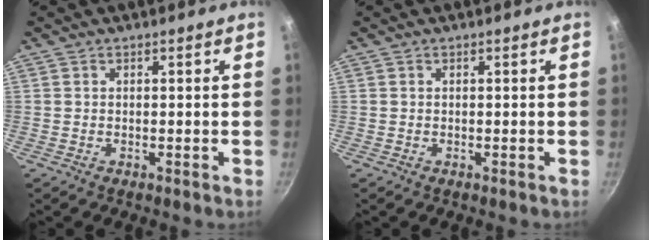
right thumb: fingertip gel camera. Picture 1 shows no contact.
{"total": 0.0}